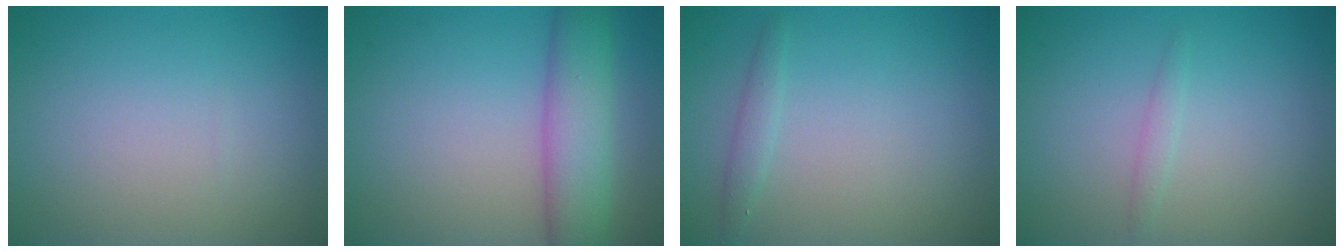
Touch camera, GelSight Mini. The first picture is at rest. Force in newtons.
{"total": 5.8, "press": 5.8, "slide": 0.2}
{"total": 1.1, "press": 1.1, "slide": 0.0}
{"total": 0.9, "press": 0.9, "slide": 0.1}